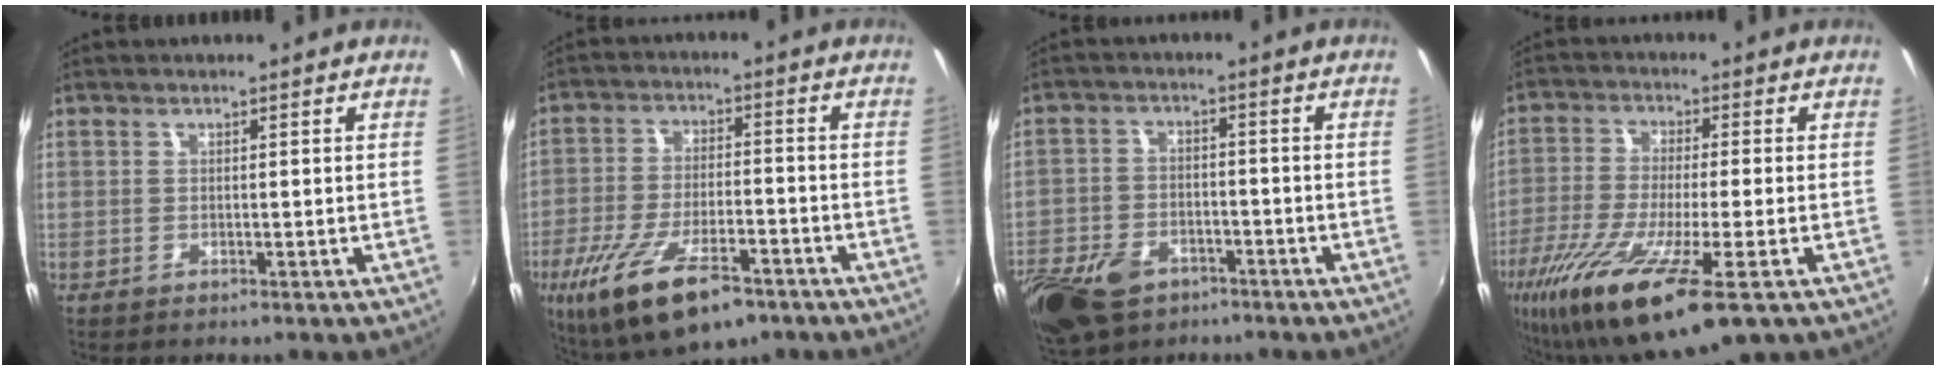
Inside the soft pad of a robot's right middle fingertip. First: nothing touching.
{"total": 16.6, "force": [-10.0, 6.2, 11.8], "torque": [-0.239, -0.043, -0.171]}
{"total": 14.1, "force": [-8.3, 8.7, 7.2], "torque": [-0.185, -0.016, -0.151]}
{"total": 17.9, "force": [-10.3, 3.4, 14.2], "torque": [-0.295, -0.068, -0.186]}